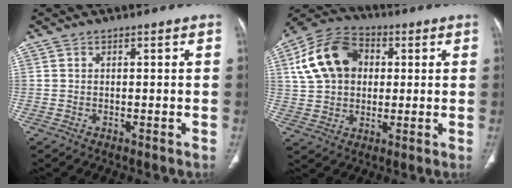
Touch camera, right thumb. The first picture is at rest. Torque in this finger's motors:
{"motor_torque": [1.11, 1.53, 0.61, -0.45, 0.15]}